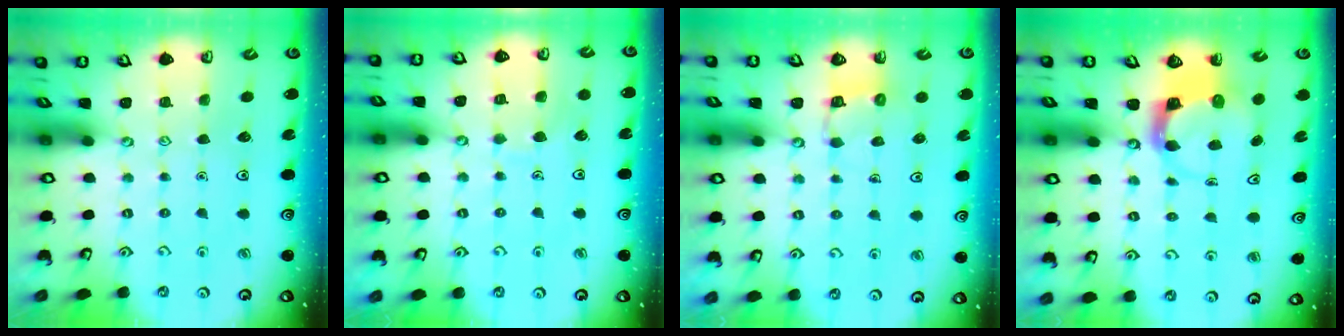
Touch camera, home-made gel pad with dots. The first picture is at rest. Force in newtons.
{"total": 4.9, "press": 4.8, "slide": 0.6}
{"total": 7.7, "press": 7.7, "slide": 0.2}
{"total": 3.7, "press": 3.6, "slide": 0.5}